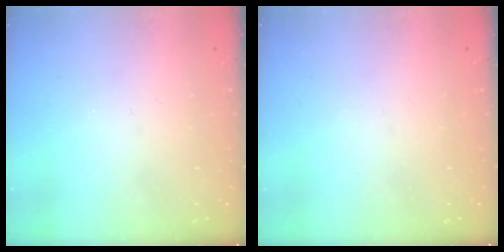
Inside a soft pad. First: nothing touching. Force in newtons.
{"total": 0.0}